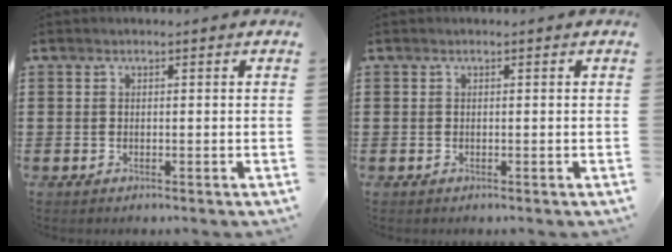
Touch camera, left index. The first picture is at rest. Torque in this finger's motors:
{"motor_torque": [-0.02, -0.02, 0.00, 0.00]}